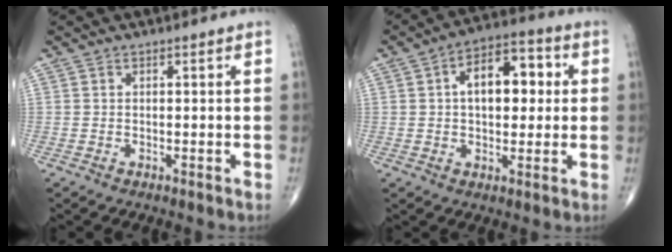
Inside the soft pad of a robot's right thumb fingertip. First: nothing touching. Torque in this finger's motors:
{"motor_torque": [0.49, 2.31, 0.92, -0.05, 0.10]}